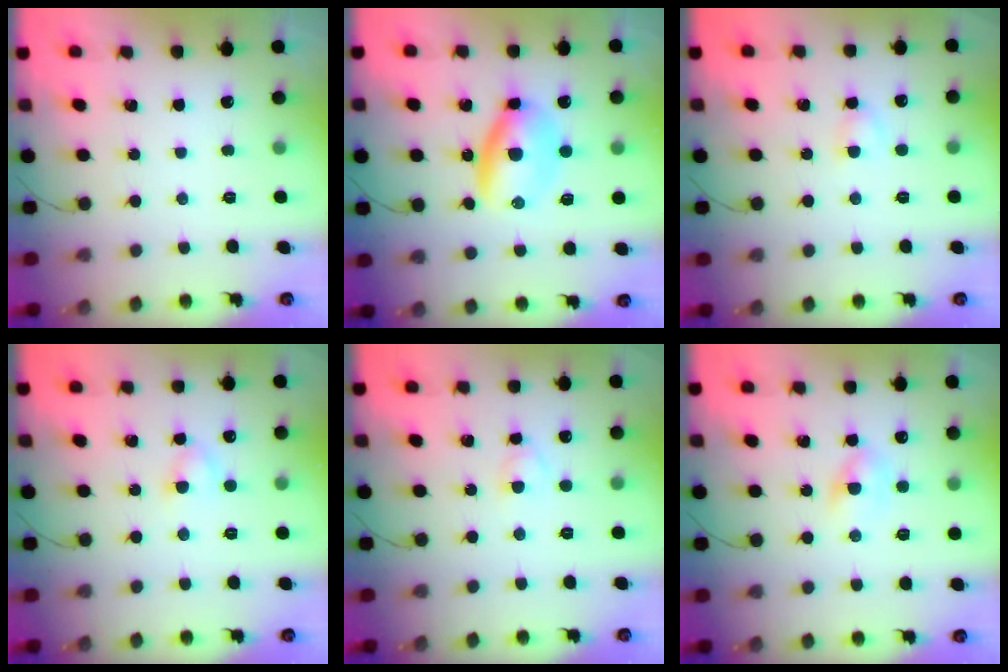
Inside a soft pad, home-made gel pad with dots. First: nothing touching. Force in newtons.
{"total": 6.6, "press": 6.3, "slide": 1.9}
{"total": 2.7, "press": 2.5, "slide": 1.0}
{"total": 3.6, "press": 3.4, "slide": 1.1}
{"total": 2.8, "press": 2.6, "slide": 1.1}
{"total": 2.9, "press": 2.8, "slide": 0.8}